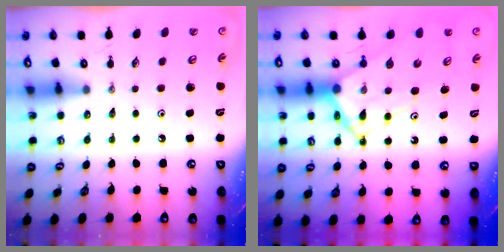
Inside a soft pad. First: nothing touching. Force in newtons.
{"total": 16.2, "press": 16.1, "slide": 1.7}